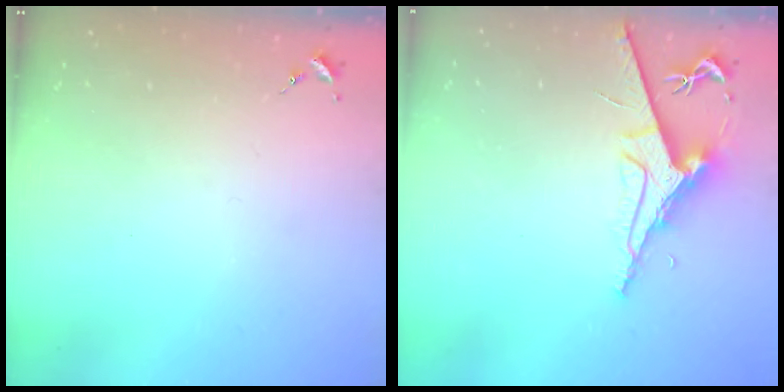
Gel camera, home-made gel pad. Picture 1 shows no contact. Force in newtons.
{"total": 8.6, "press": 8.6, "slide": 1.0}